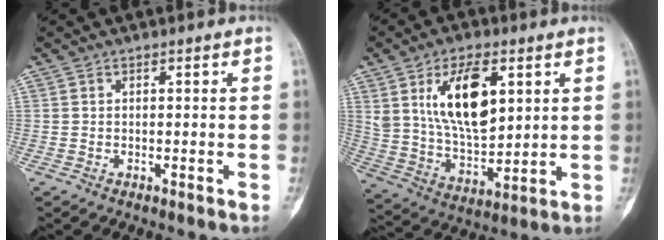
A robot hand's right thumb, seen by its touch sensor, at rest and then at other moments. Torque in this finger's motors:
{"motor_torque": [0.81, 2.59, 0.92, 0.00, 0.13]}